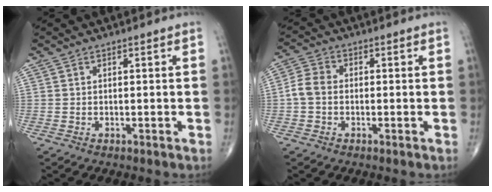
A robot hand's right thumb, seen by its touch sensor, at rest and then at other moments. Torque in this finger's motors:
{"motor_torque": [-0.30, 0.33, 0.10, -0.06, 0.05]}